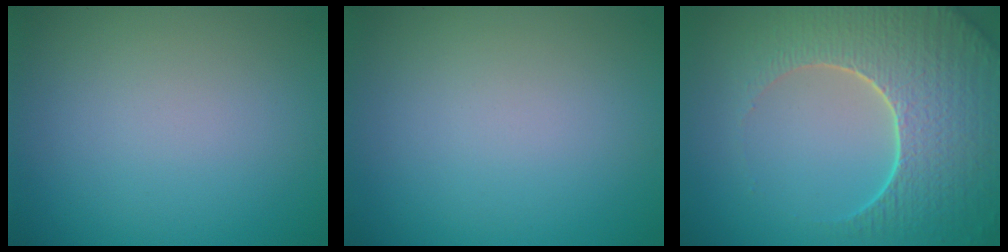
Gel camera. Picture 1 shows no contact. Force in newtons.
{"total": 0.0}
{"total": 8.0, "press": 6.2, "slide": 5.2}